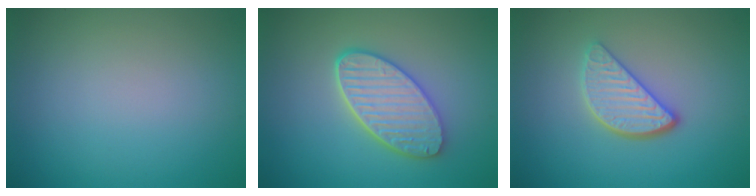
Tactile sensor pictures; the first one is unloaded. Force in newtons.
{"total": 5.3, "press": 4.4, "slide": 3.0}
{"total": 3.6, "press": 2.9, "slide": 2.1}